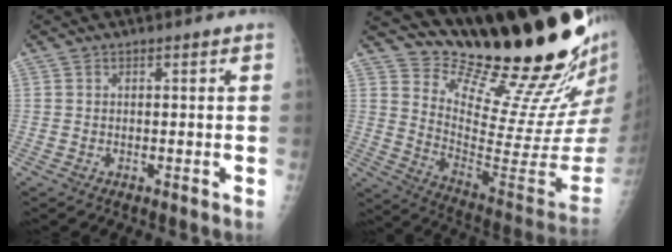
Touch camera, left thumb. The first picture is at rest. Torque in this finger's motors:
{"motor_torque": [0.73, 0.33, 0.57, -2.21, 0.04]}